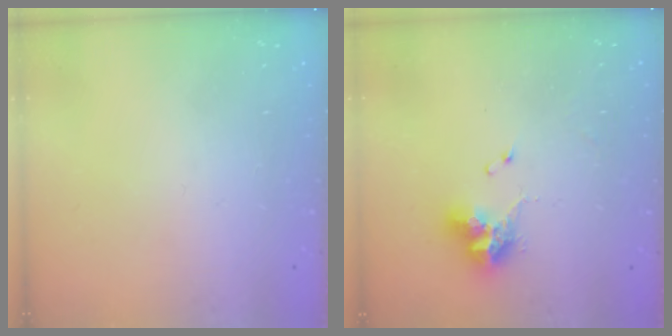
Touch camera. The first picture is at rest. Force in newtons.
{"total": 9.7, "press": 9.6, "slide": 1.2}